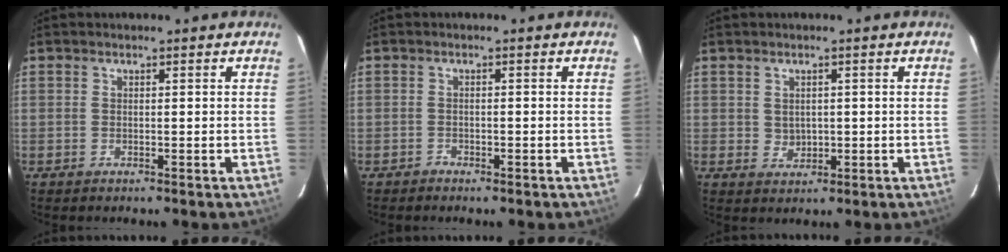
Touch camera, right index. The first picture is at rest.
{"total": 1.2, "force": [-1.1, 0.5, 0.3], "torque": [-0.013, 0.003, -0.016]}
{"total": 2.5, "force": [0.5, 2.3, 0.7], "torque": [-0.010, 0.001, 0.016]}